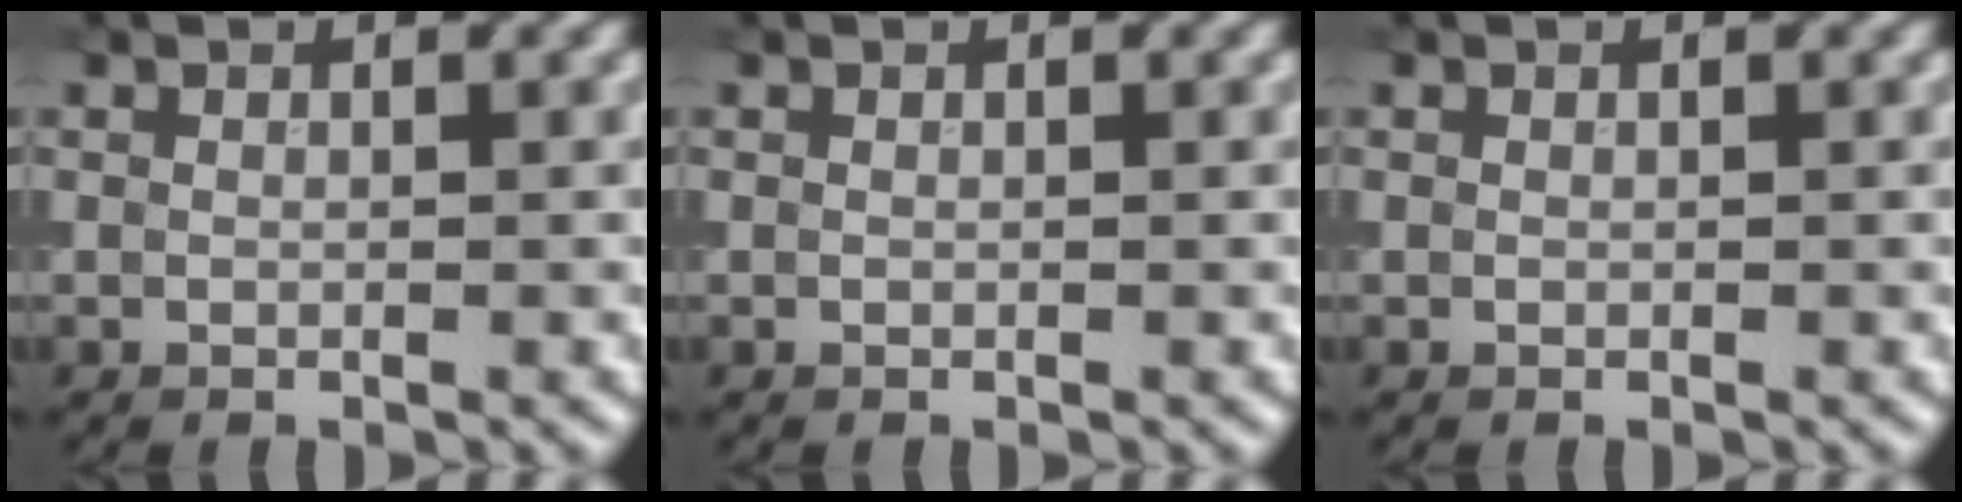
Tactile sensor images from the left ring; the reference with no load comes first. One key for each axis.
{"total": 0.0}
{"total": 0.0}